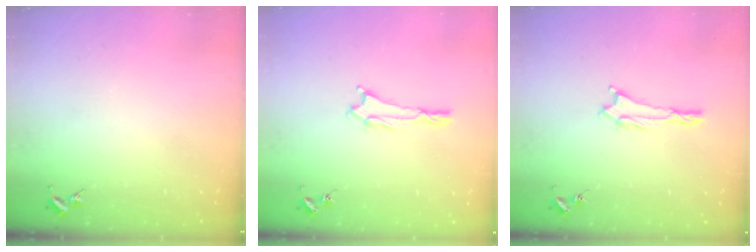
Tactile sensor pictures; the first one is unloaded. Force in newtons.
{"total": 1.0, "press": 0.9, "slide": 0.2}
{"total": 1.0, "press": 0.9, "slide": 0.2}